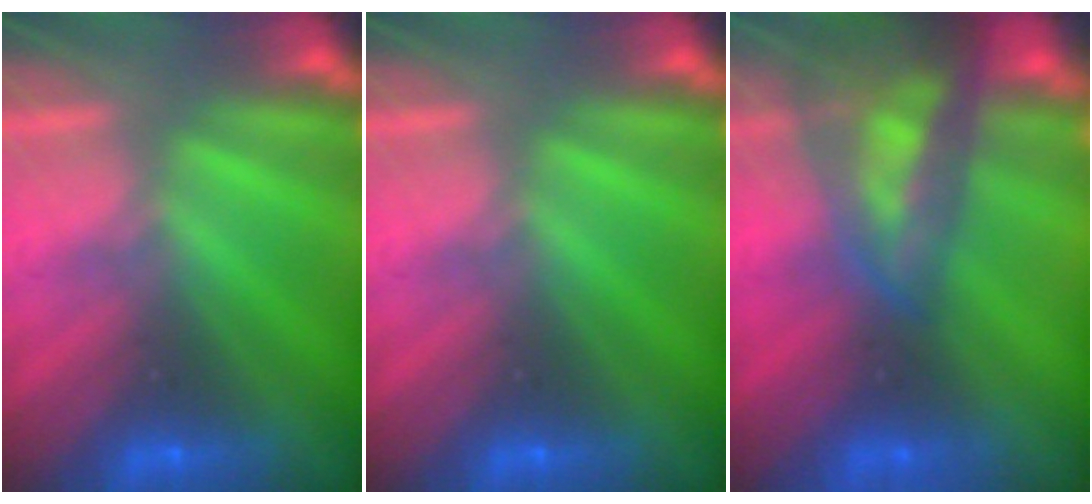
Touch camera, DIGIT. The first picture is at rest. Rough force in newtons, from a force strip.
{"total": 0.0}
{"total": 7.4}